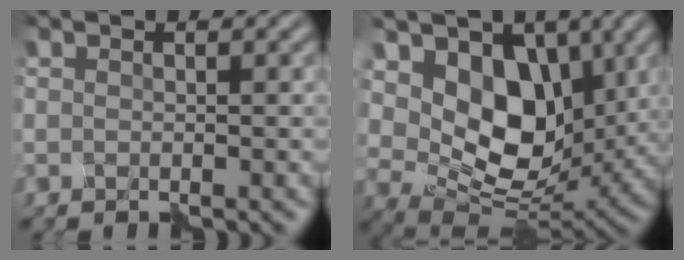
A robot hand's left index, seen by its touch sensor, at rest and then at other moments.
{"total": 9.4, "force": [3.4, 6.5, 5.9], "torque": [-0.099, -0.013, 0.058]}